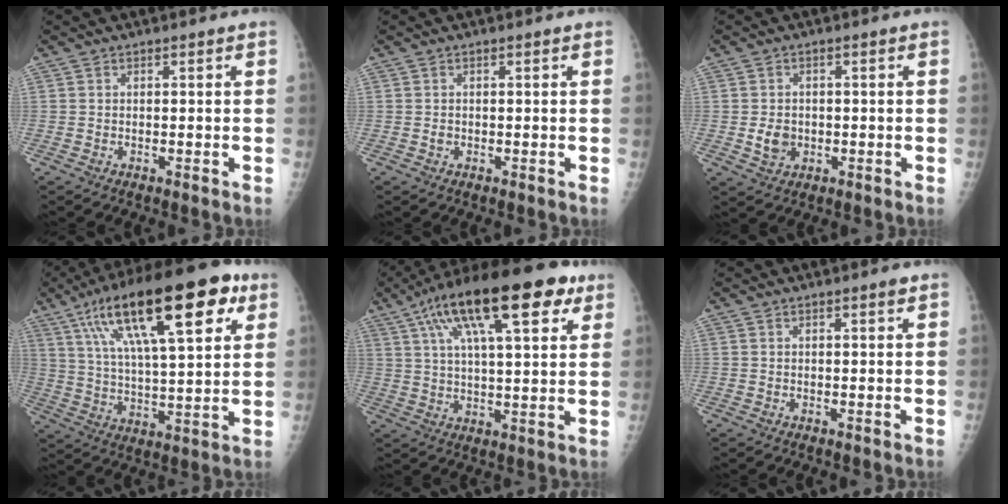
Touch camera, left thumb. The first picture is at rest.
{"total": 0.5, "force": [-0.2, 0.5, 0.1], "torque": [0.003, 0.000, -0.003]}
{"total": 3.7, "force": [-0.7, 3.1, 1.8], "torque": [-0.020, 0.000, -0.006]}
{"total": 25.7, "force": [12.3, 8.3, 21.0], "torque": [-0.329, -0.005, 0.198]}
{"total": 21.9, "force": [10.8, 7.3, 17.6], "torque": [-0.273, 0.003, 0.169]}
{"total": 1.4, "force": [0.8, 0.2, 1.1], "torque": [-0.017, -0.002, 0.011]}